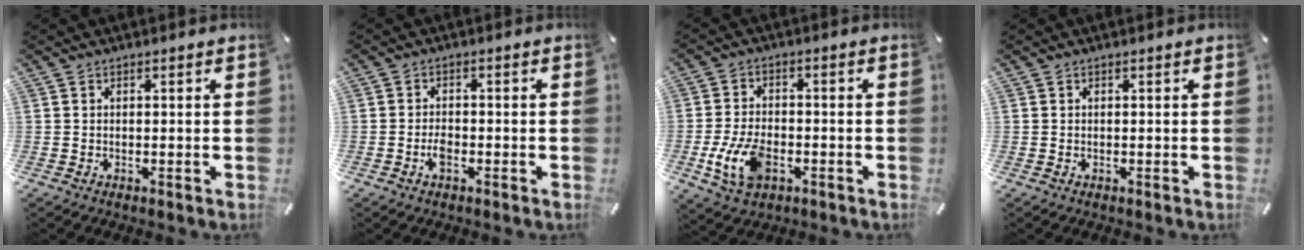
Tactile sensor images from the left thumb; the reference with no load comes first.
{"total": 2.8, "force": [-1.3, 1.4, 2.0], "torque": [-0.042, 0.005, -0.026]}
{"total": 10.0, "force": [-3.3, 6.2, 7.1], "torque": [-0.161, 0.004, -0.058]}
{"total": 0.0}